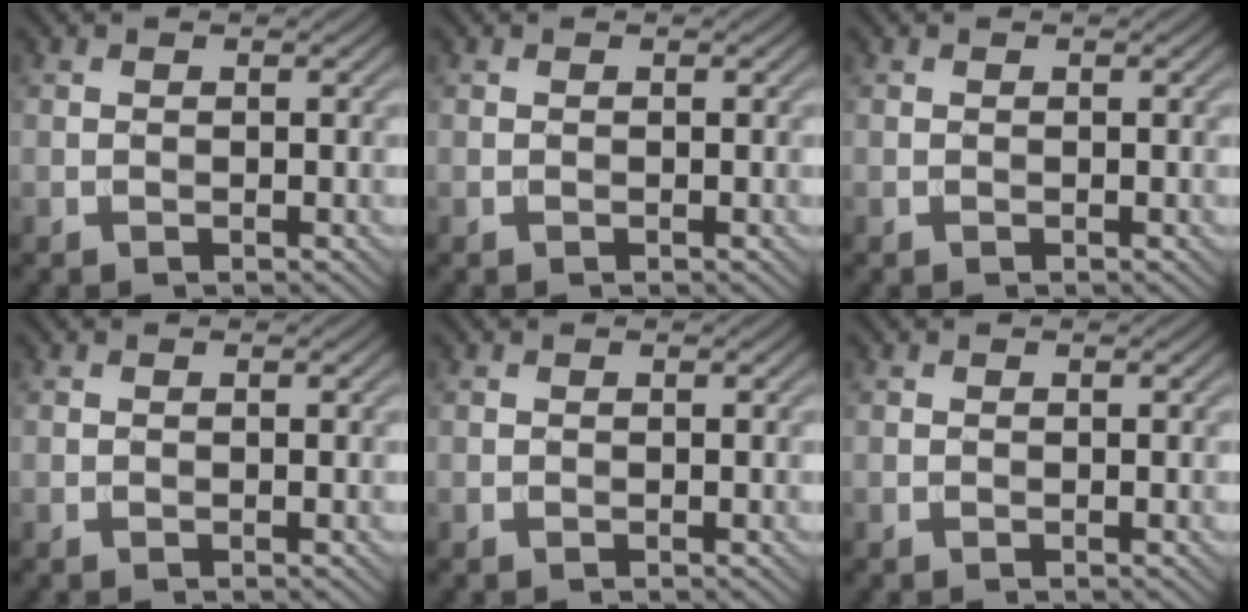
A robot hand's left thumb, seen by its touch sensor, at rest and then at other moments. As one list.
[{"total": 0.0}, {"total": 0.0}, {"total": 0.0}, {"total": 0.0}, {"total": 0.0}]